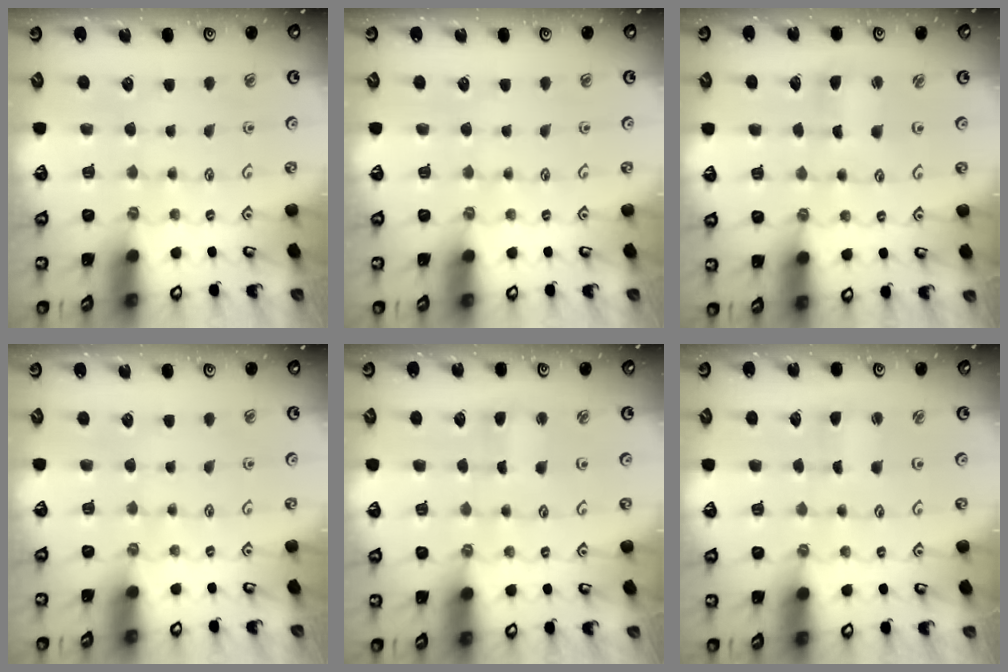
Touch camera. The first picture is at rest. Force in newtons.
{"total": 0.0}
{"total": 2.4, "press": 2.3, "slide": 0.4}
{"total": 0.0}
{"total": 2.8, "press": 2.7, "slide": 0.6}
{"total": 1.6, "press": 1.6, "slide": 0.3}